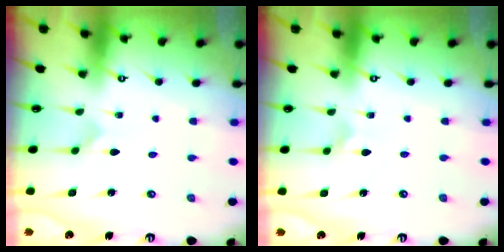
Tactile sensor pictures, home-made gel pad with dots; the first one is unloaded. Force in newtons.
{"total": 1.9, "press": 1.9, "slide": 0.2}